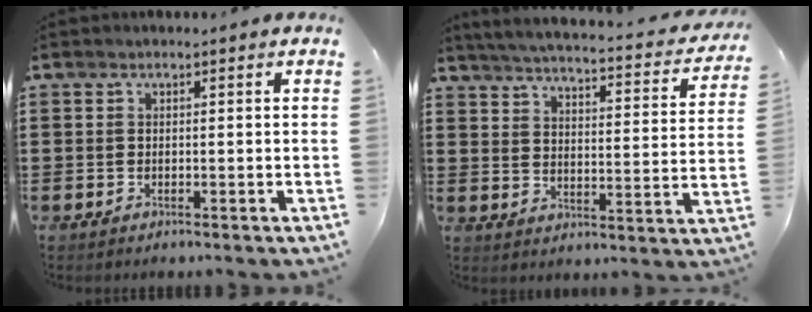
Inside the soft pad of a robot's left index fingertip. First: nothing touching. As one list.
[{"total": 3.7, "force": [3.5, -0.5, 1.2], "torque": [-0.044, -0.033, 0.052]}]